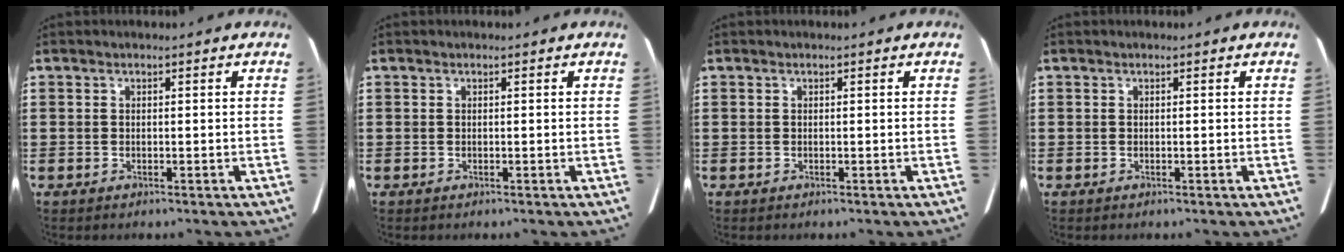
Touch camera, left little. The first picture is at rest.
{"total": 0.0}
{"total": 0.0}
{"total": 0.0}